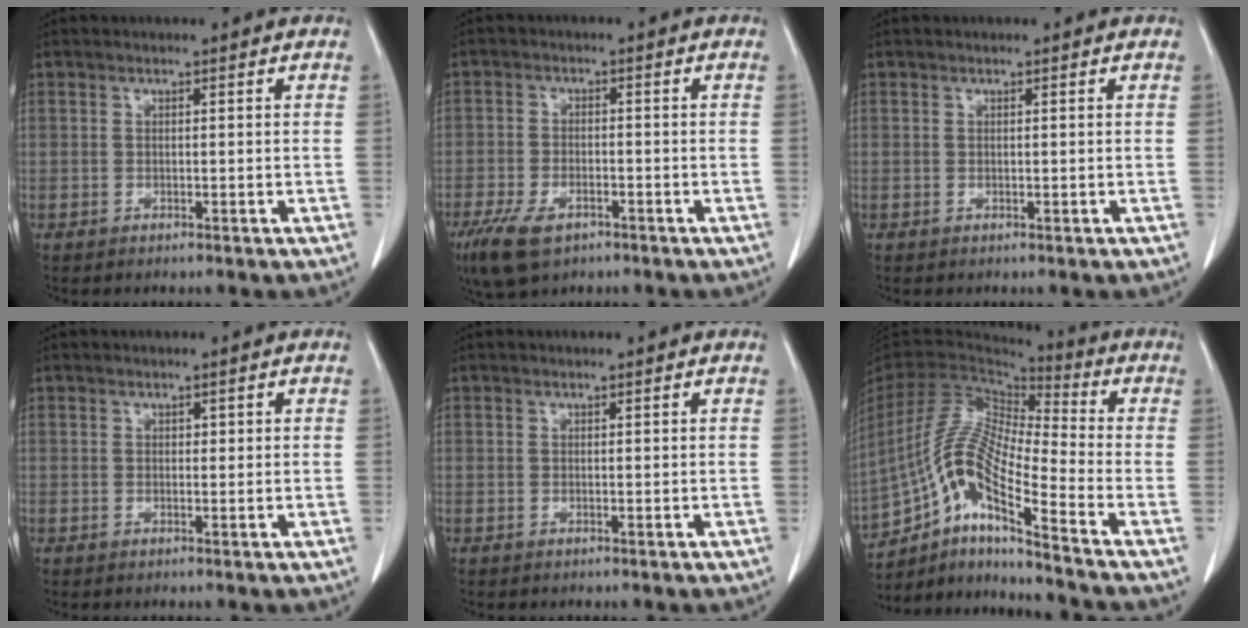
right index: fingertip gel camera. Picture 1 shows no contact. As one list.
[{"total": 7.4, "force": [-4.5, 3.6, 4.6], "torque": [-0.089, -0.010, -0.076]}, {"total": 0.0}, {"total": 1.0, "force": [0.3, 0.5, 0.8], "torque": [-0.011, 0.000, 0.007]}, {"total": 0.0}, {"total": 14.2, "force": [-8.5, 1.3, 11.3], "torque": [-0.235, 0.004, -0.157]}]